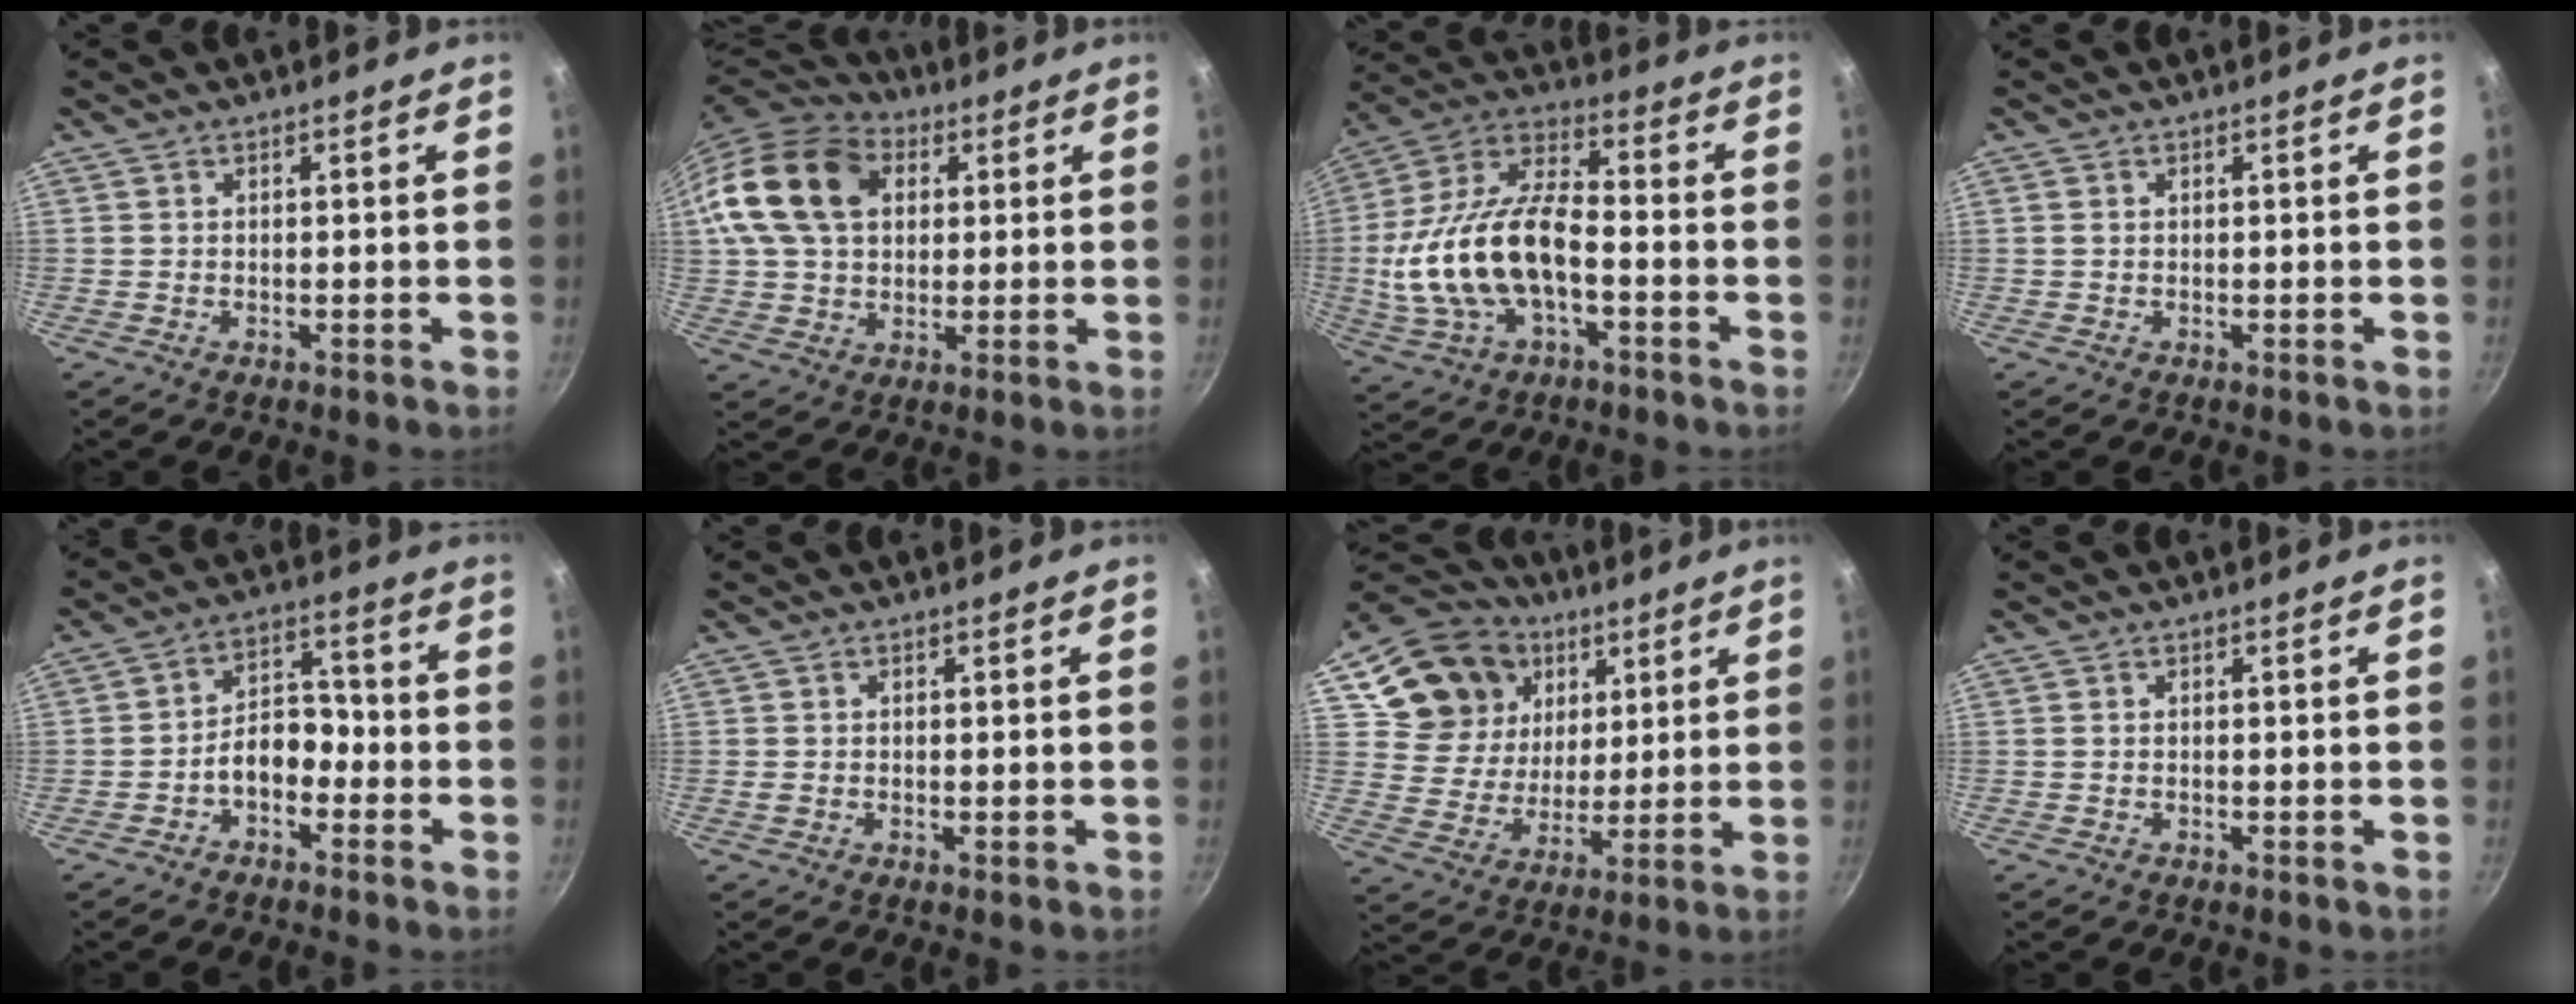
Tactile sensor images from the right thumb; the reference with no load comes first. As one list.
[{"total": 18.1, "force": [4.9, 13.2, 11.4], "torque": [-0.198, 0.015, 0.079]}, {"total": 20.0, "force": [-3.7, 10.1, 16.8], "torque": [-0.325, 0.036, -0.075]}, {"total": 0.8, "force": [0.2, 0.5, 0.6], "torque": [-0.011, 0.001, 0.002]}, {"total": 6.9, "force": [-3.0, 4.4, 4.4], "torque": [-0.041, 0.045, -0.057]}, {"total": 0.6, "force": [-0.1, 0.4, 0.4], "torque": [-0.008, 0.001, -0.003]}, {"total": 18.3, "force": [8.0, 14.7, 7.4], "torque": [-0.116, -0.012, 0.146]}, {"total": 0.0}]